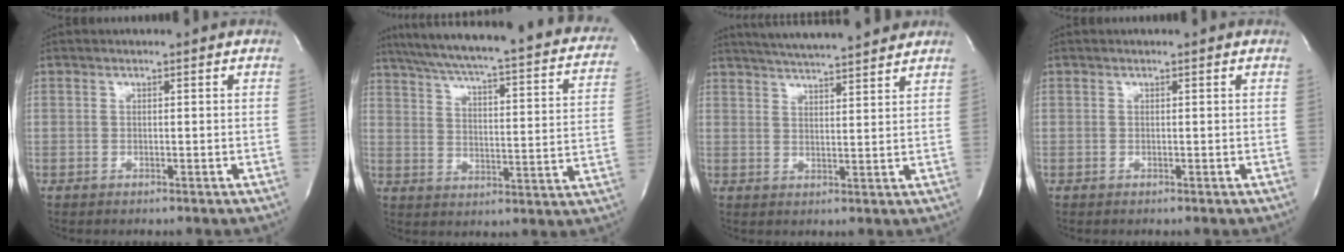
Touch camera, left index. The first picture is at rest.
{"total": 30.5, "force": [25.6, 4.5, 15.9], "torque": [-0.246, -0.045, 0.309]}
{"total": 14.0, "force": [12.6, 0.9, 5.9], "torque": [-0.104, 0.018, 0.181]}
{"total": 0.0}